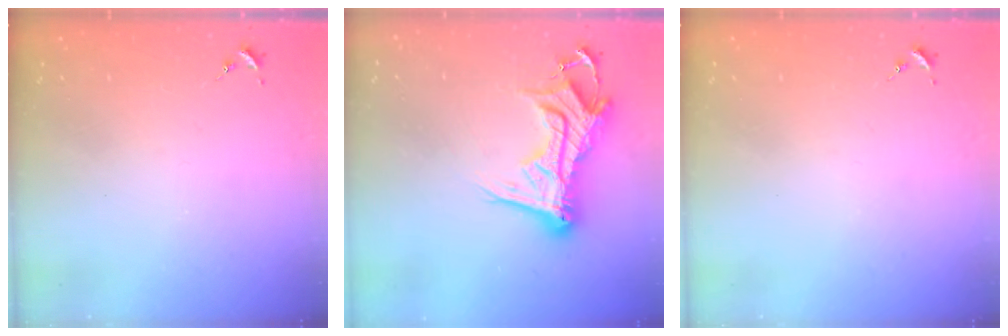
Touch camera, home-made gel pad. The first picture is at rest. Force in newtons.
{"total": 17.5, "press": 17.4, "slide": 1.8}
{"total": 0.0}